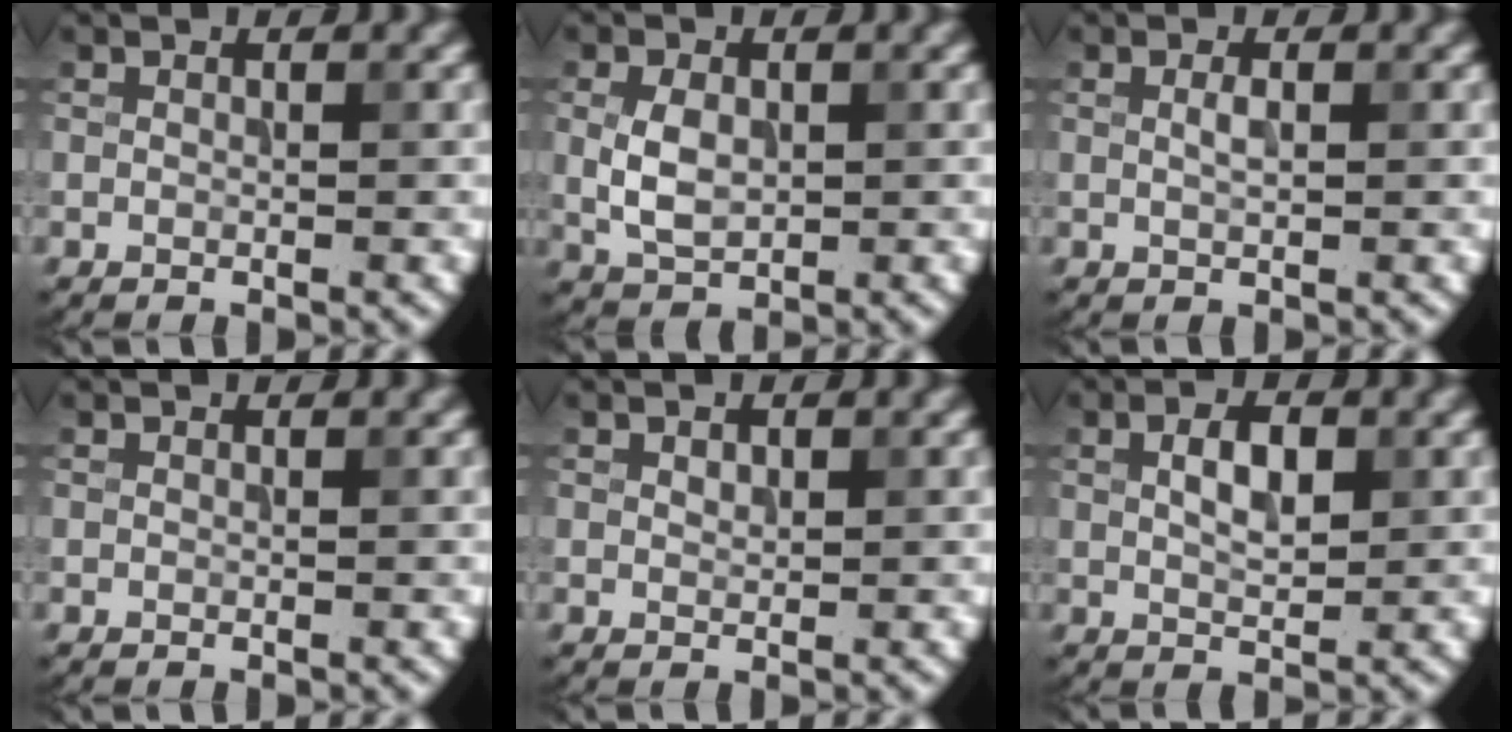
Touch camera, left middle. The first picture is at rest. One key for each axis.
{"total": 3.4, "fx": 0.1, "fy": 2.3, "fz": 2.5, "tx": -0.056, "ty": 0.001, "tz": 0.004}
{"total": 1.1, "fx": 0.2, "fy": 0.3, "fz": 1.0, "tx": -0.020, "ty": 0.002, "tz": 0.004}
{"total": 0.0}
{"total": 0.8, "fx": 0.4, "fy": 0.5, "fz": 0.4, "tx": -0.009, "ty": -0.001, "tz": 0.008}
{"total": 3.1, "fx": 0.8, "fy": 1.6, "fz": 2.6, "tx": -0.050, "ty": 0.003, "tz": 0.015}